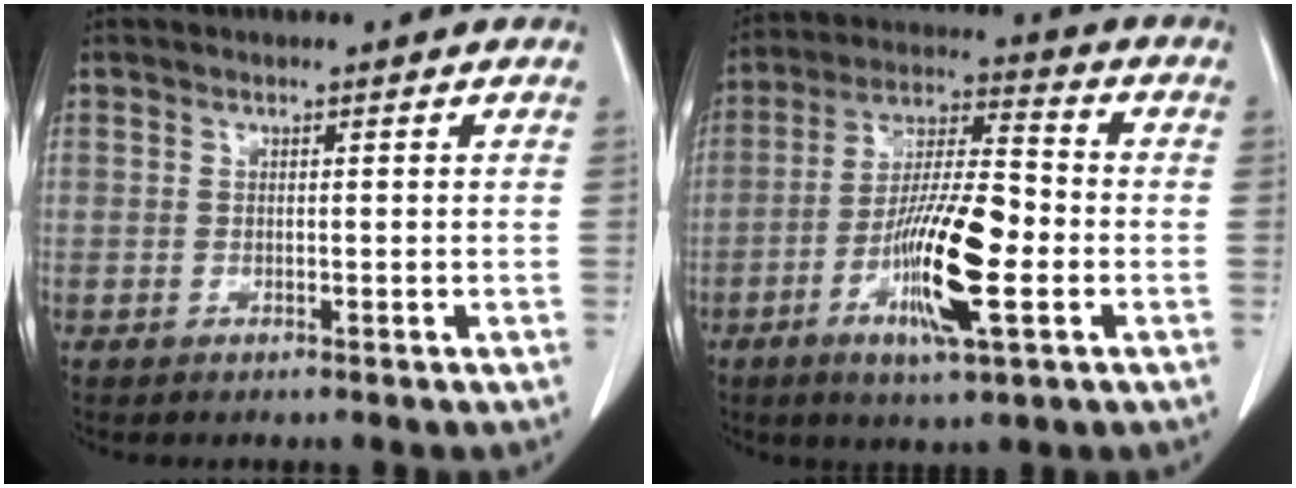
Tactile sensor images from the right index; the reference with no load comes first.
{"total": 14.2, "force": [-4.2, 2.3, 13.4], "torque": [-0.248, -0.007, -0.074]}